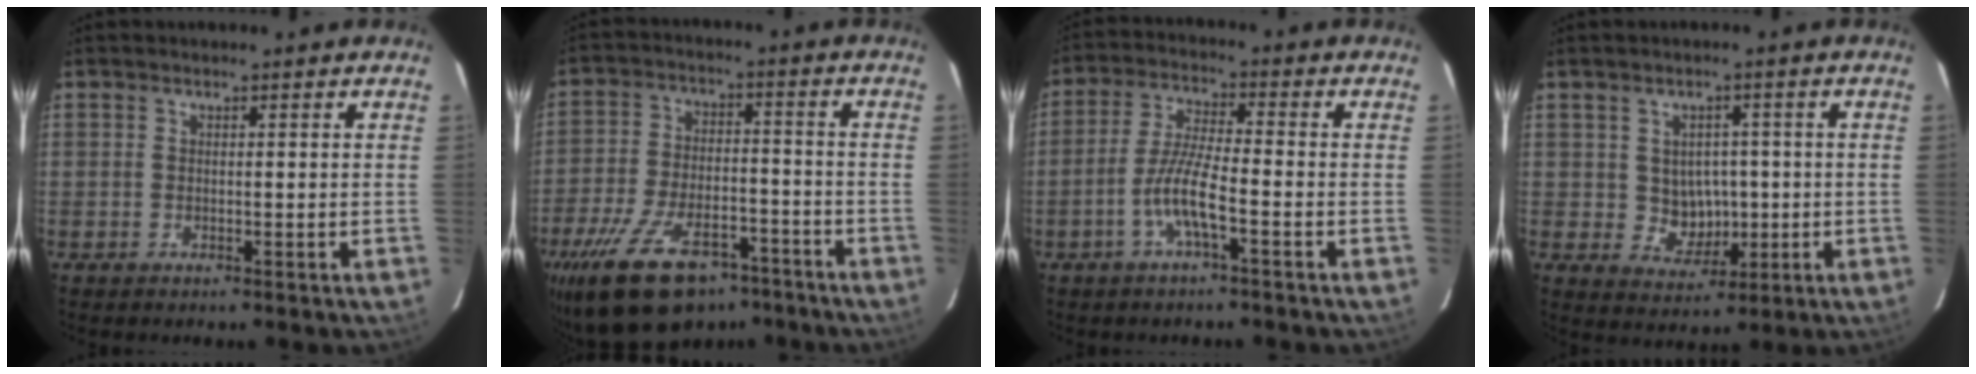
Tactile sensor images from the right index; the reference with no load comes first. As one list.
[{"total": 20.8, "force": [-14.2, 9.8, 11.6], "torque": [-0.247, -0.023, -0.223]}, {"total": 6.8, "force": [-3.1, 0.5, 6.1], "torque": [-0.128, 0.001, -0.059]}, {"total": 5.8, "force": [0.0, 5.4, 2.0], "torque": [-0.040, 0.009, 0.016]}]